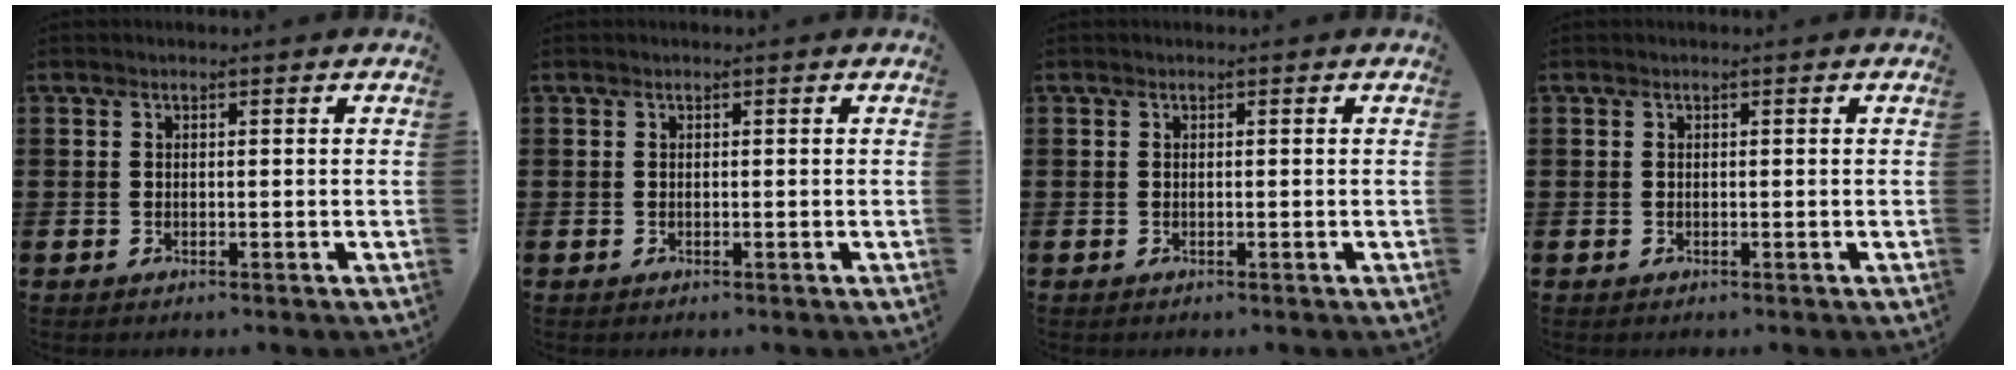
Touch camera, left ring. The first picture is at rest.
{"total": 0.0}
{"total": 0.0}
{"total": 0.0}